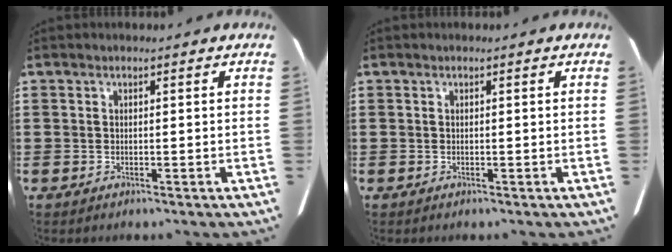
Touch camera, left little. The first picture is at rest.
{"total": 0.0}